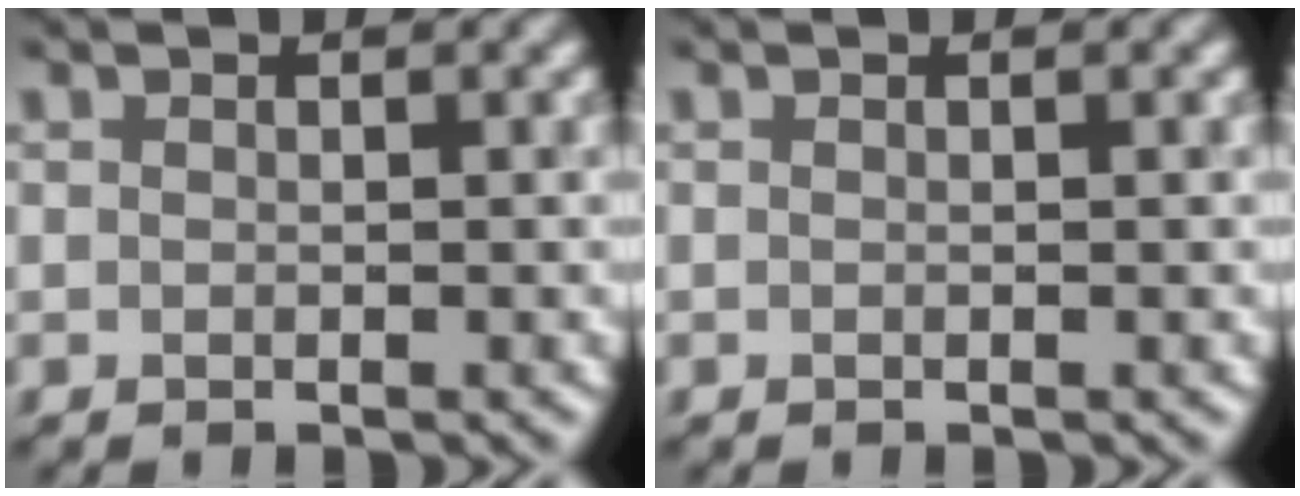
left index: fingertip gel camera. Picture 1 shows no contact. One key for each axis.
{"total": 0.0}